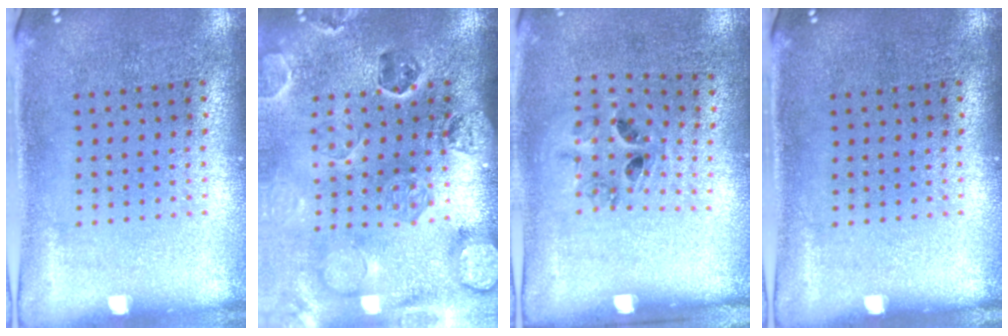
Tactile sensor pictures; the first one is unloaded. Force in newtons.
{"total": 2.8, "press": 2.7, "slide": 0.7}
{"total": 1.3, "press": 0.8, "slide": 1.1}
{"total": 0.0}